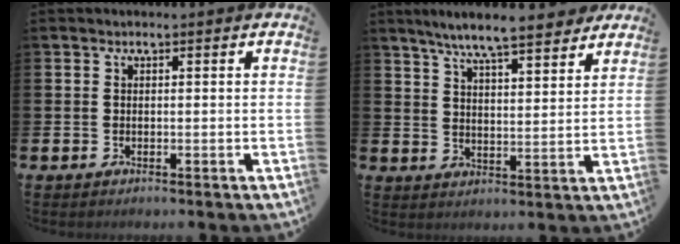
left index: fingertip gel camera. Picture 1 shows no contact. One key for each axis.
{"total": 7.8, "fx": 7.2, "fy": 0.8, "fz": 2.8, "tx": -0.067, "ty": -0.038, "tz": 0.126}